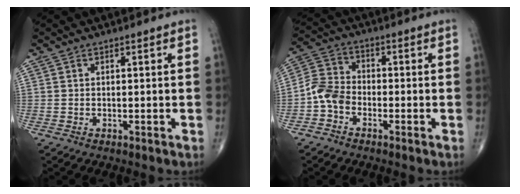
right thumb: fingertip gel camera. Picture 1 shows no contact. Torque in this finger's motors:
{"motor_torque": [-0.25, 0.44, 0.01, -0.10, 0.05]}